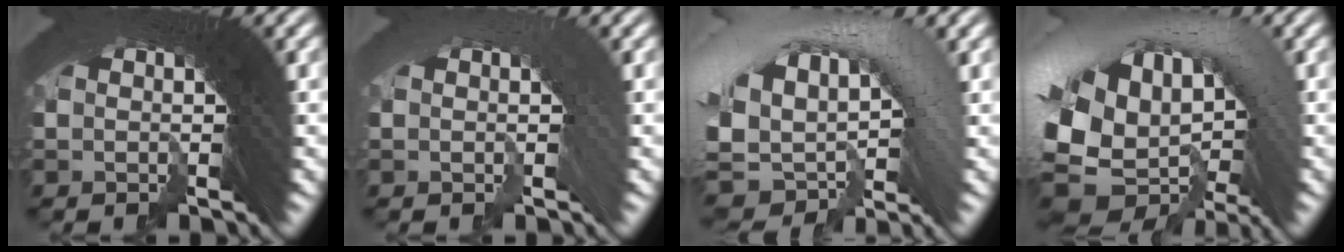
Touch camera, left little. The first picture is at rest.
{"total": 0.8, "force": [-0.6, 0.1, 0.5], "torque": [-0.005, 0.005, -0.008]}
{"total": 9.5, "force": [-0.6, 6.1, 7.2], "torque": [-0.137, 0.016, -0.024]}
{"total": 11.2, "force": [-2.0, 8.2, 7.4], "torque": [-0.161, -0.013, -0.038]}